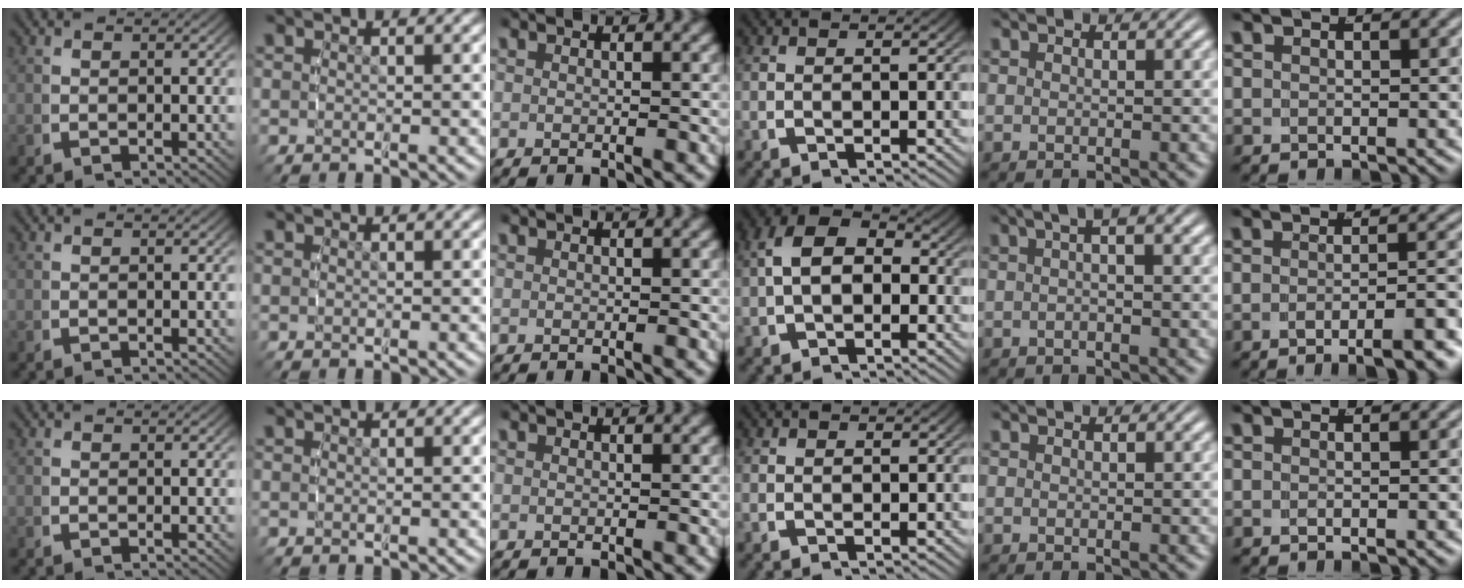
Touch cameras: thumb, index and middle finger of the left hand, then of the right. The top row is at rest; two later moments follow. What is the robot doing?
{"motion": "lift_and_place", "object": "cloth"}